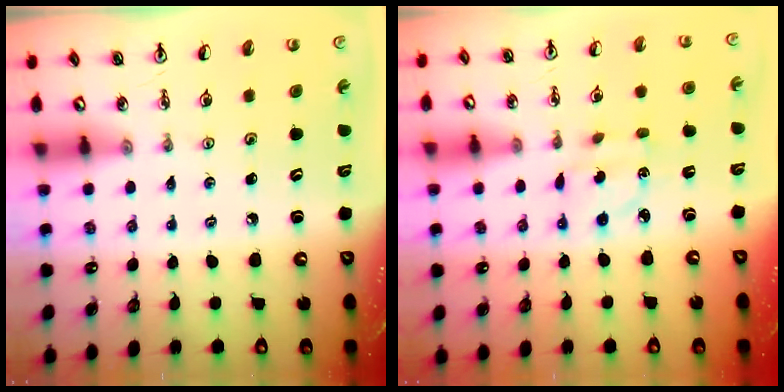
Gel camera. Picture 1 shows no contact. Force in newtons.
{"total": 2.7, "press": 2.7, "slide": 0.2}